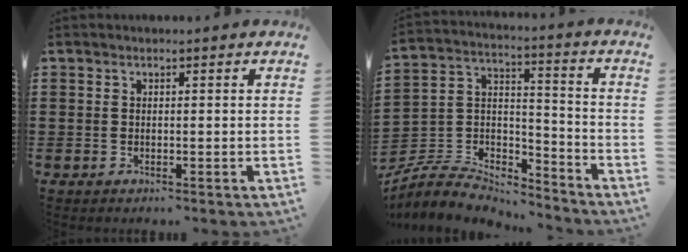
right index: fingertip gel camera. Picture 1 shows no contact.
{"total": 7.2, "force": [-6.6, 2.3, 1.7], "torque": [-0.048, 0.006, -0.135]}